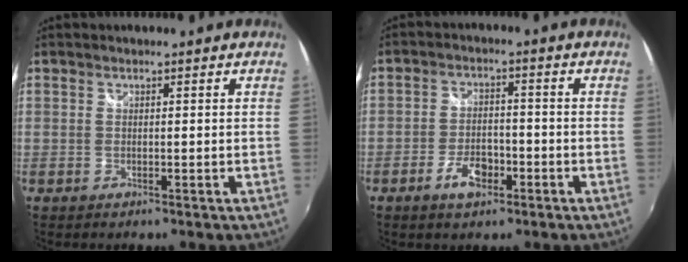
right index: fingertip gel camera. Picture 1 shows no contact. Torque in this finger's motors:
{"motor_torque": [0.11, -0.06, 0.16, 0.06]}